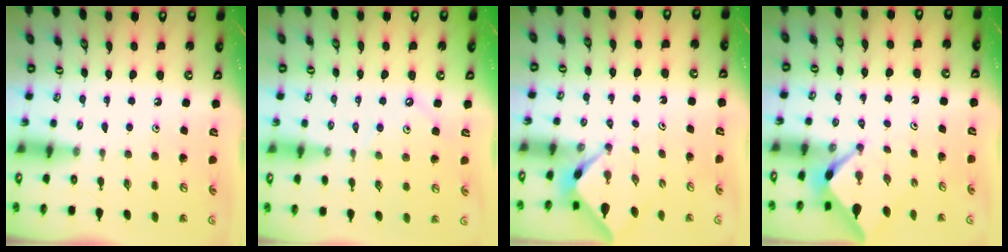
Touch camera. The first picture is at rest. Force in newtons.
{"total": 2.6, "press": 2.6, "slide": 0.3}
{"total": 2.2, "press": 2.2, "slide": 0.3}
{"total": 2.4, "press": 2.4, "slide": 0.3}